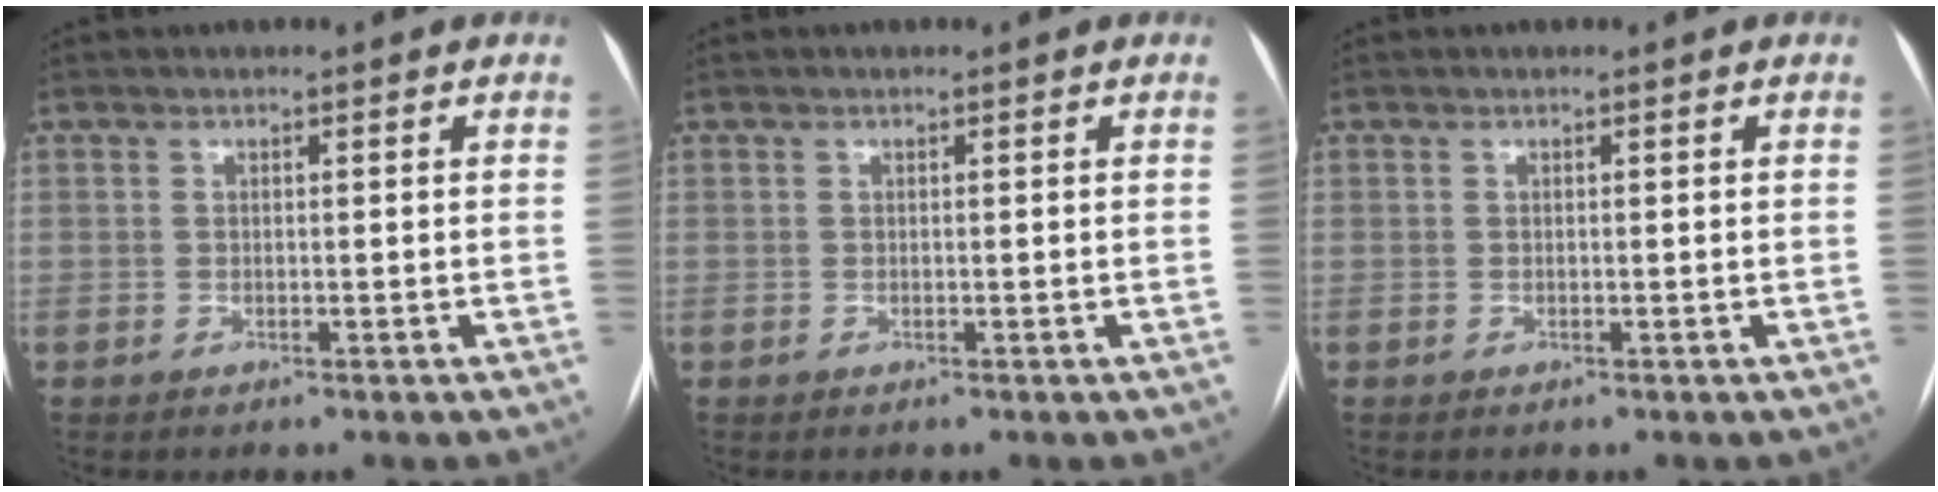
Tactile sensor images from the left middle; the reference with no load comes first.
{"total": 0.0}
{"total": 0.0}